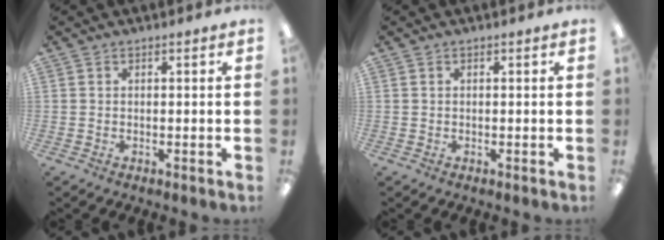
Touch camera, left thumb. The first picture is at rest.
{"total": 0.0}